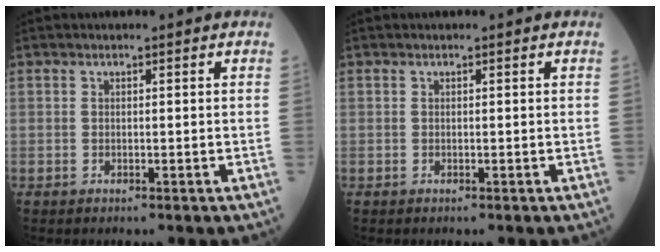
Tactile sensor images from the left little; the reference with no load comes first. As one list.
[{"total": 0.0}]